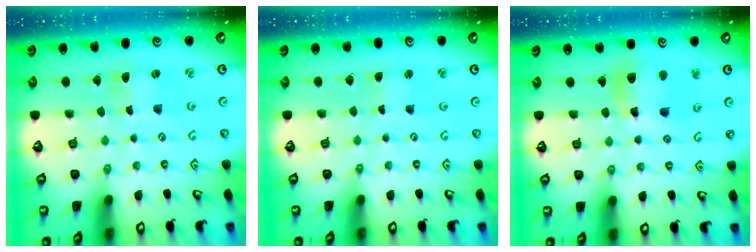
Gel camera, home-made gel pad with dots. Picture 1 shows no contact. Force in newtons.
{"total": 1.0, "press": 1.0, "slide": 0.0}
{"total": 11.5, "press": 11.2, "slide": 2.5}